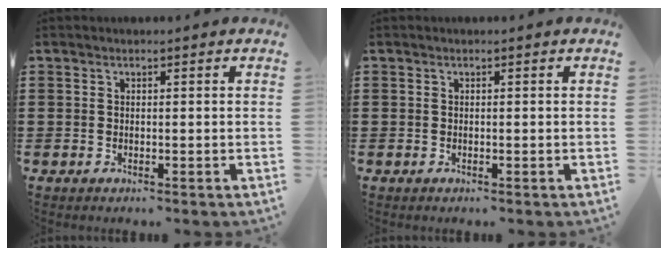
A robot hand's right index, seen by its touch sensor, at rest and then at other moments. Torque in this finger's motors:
{"motor_torque": [-0.24, 0.10, 0.00, 0.00]}